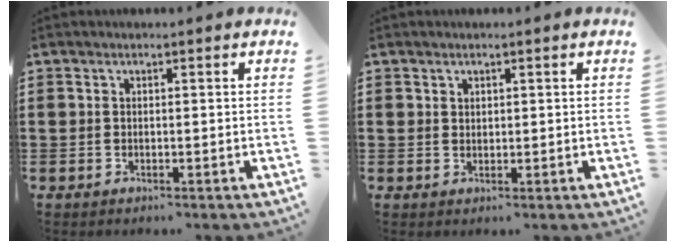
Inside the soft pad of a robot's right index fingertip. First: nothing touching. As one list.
[{"total": 1.1, "force": [0.8, 0.7, 0.2], "torque": [-0.005, 0.002, 0.017]}]